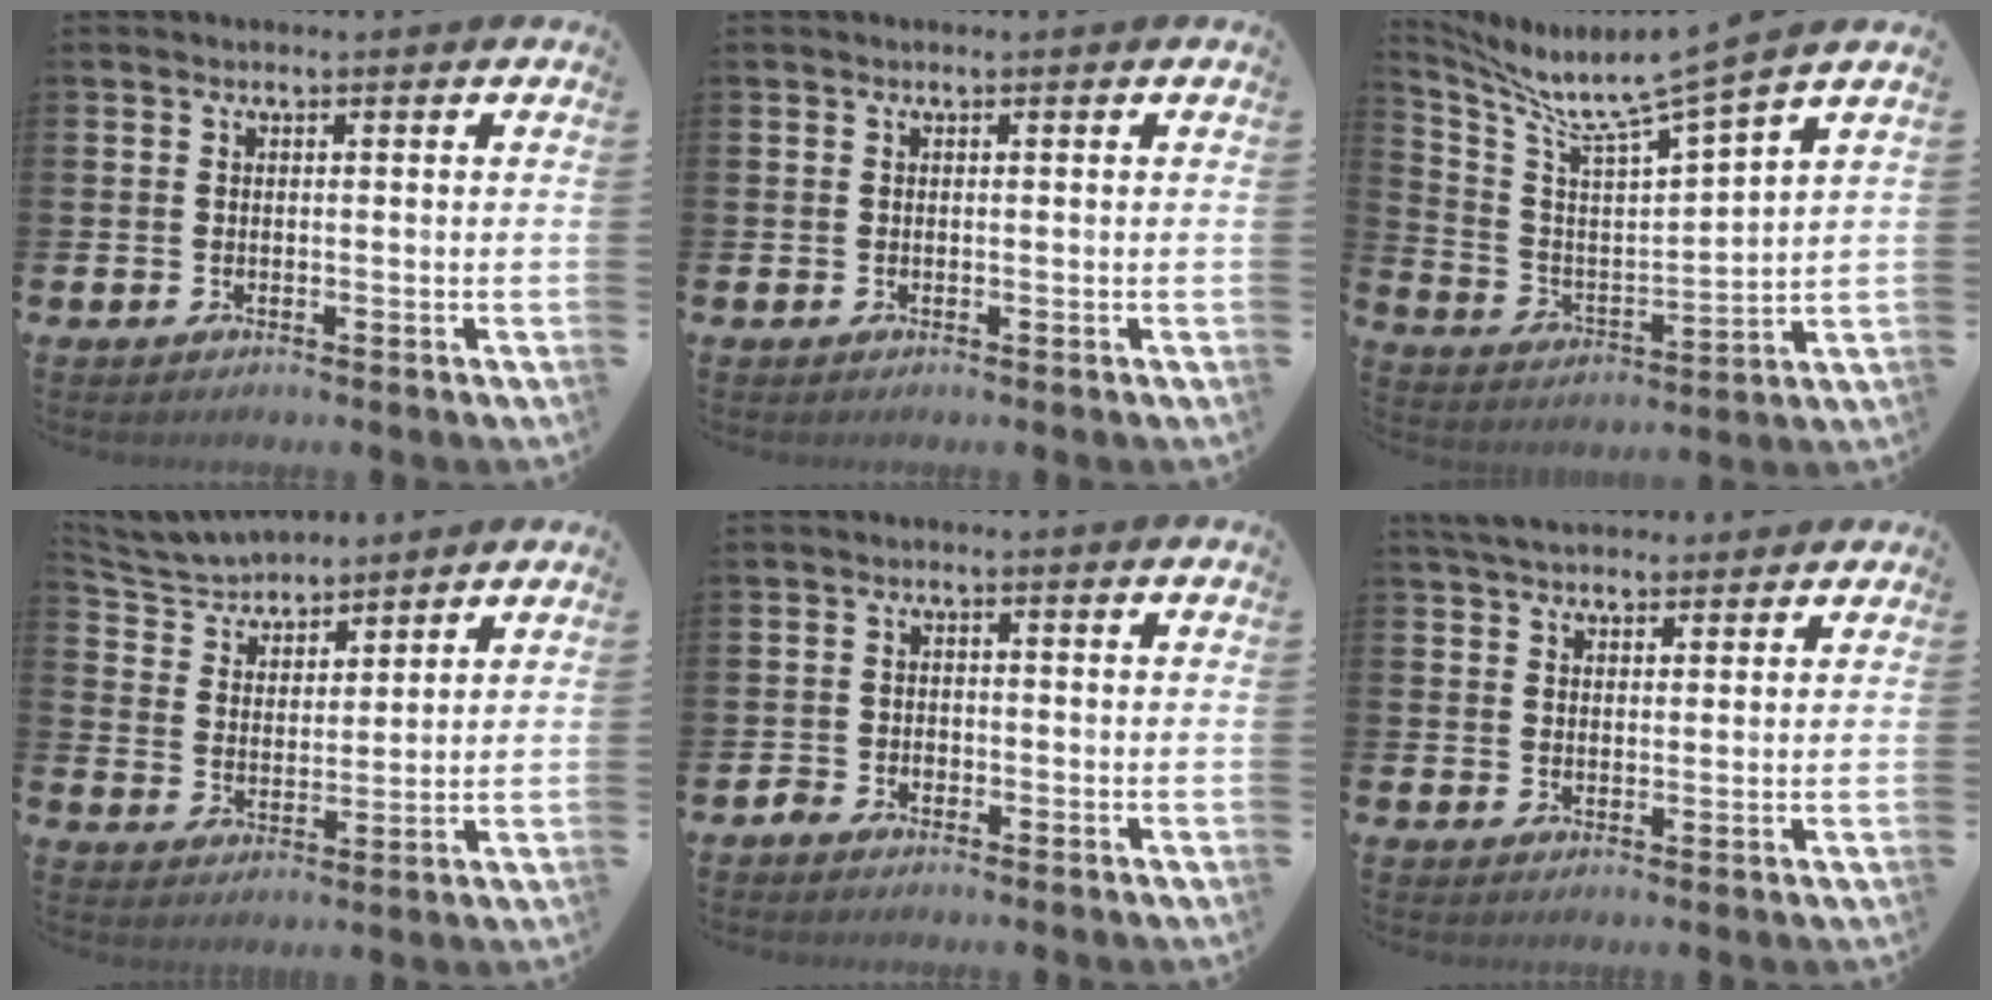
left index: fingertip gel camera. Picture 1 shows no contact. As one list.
[{"total": 0.0}, {"total": 8.0, "force": [7.0, 0.2, 4.0], "torque": [-0.115, -0.056, 0.111]}, {"total": 5.3, "force": [5.1, 1.3, 0.3], "torque": [-0.037, -0.030, 0.091]}, {"total": 1.7, "force": [-1.3, 1.0, 0.1], "torque": [-0.008, 0.004, -0.030]}, {"total": 4.6, "force": [4.3, 1.3, 1.0], "torque": [-0.037, -0.008, 0.081]}]